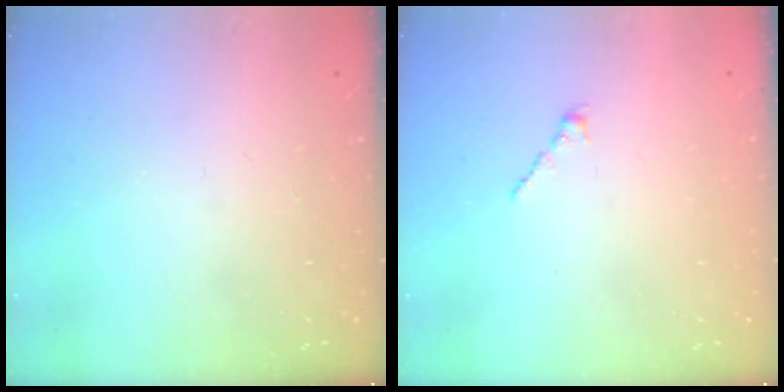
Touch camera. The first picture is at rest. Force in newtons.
{"total": 1.2, "press": 1.1, "slide": 0.5}